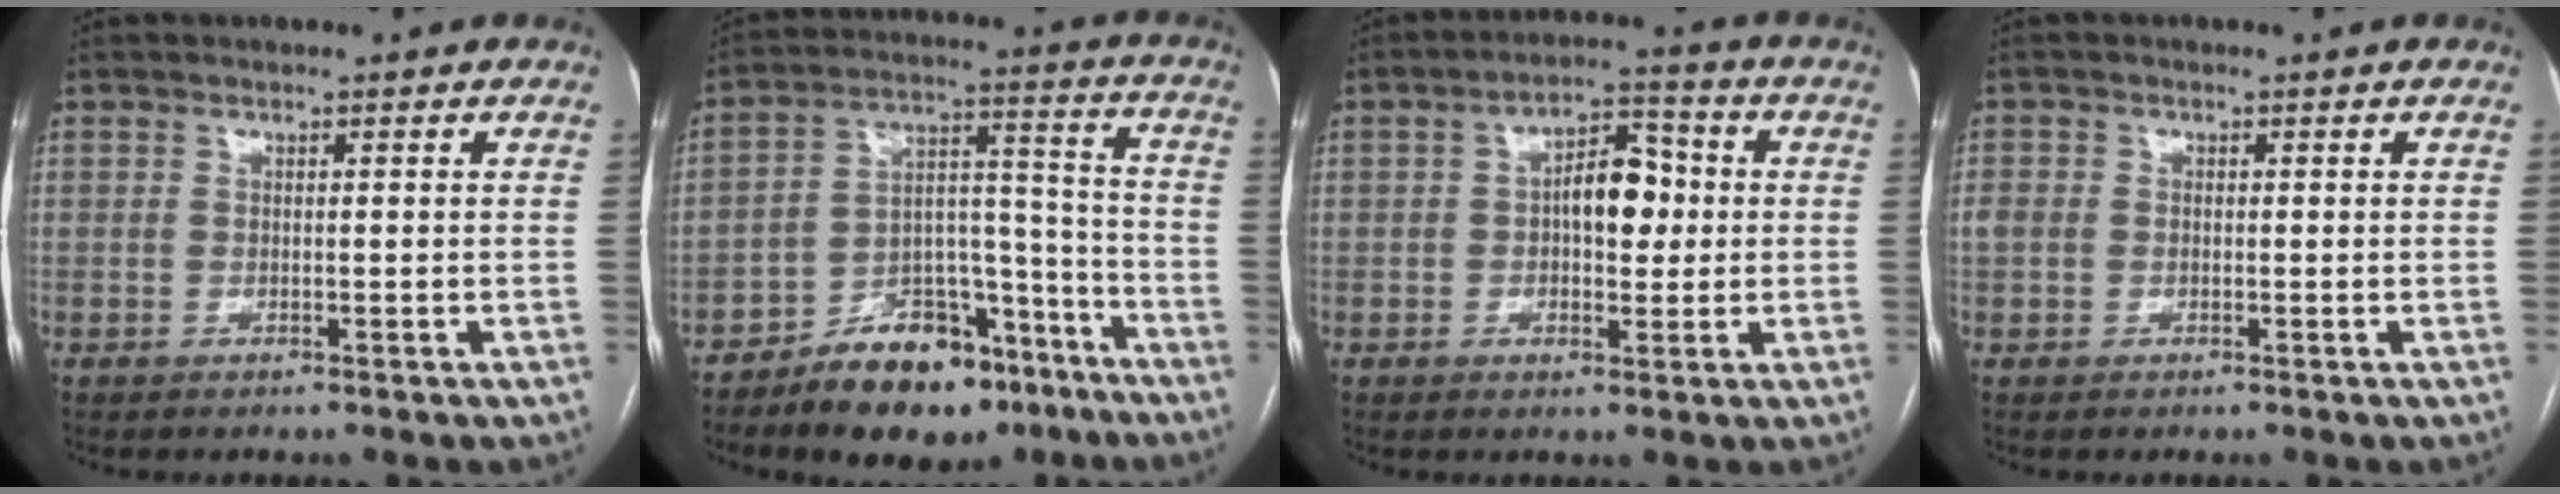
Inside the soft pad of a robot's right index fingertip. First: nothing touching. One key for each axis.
{"total": 15.4, "fx": -11.1, "fy": 6.8, "fz": 8.3, "tx": -0.118, "ty": 0.044, "tz": -0.176}
{"total": 7.5, "fx": 0.3, "fy": 3.7, "fz": 6.6, "tx": -0.103, "ty": 0.024, "tz": 0.005}
{"total": 2.1, "fx": -0.1, "fy": 1.9, "fz": 0.9, "tx": -0.025, "ty": 0.013, "tz": 0.002}